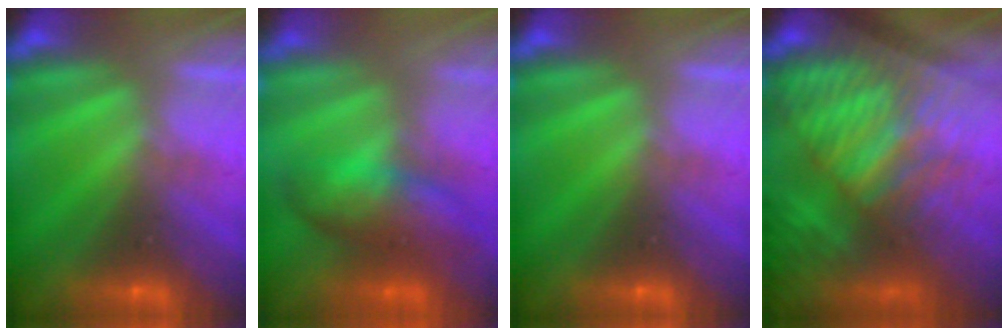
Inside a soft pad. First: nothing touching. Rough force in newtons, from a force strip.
{"total": 8.1}
{"total": 0.0}
{"total": 8.4}